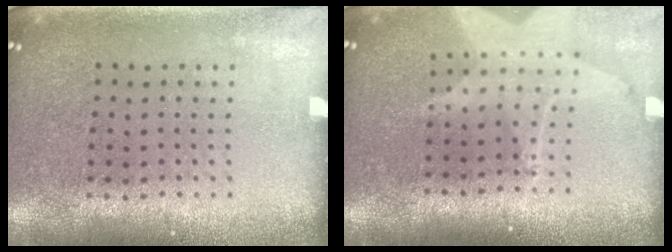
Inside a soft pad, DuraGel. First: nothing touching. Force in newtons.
{"total": 2.0, "press": 1.6, "slide": 1.3}